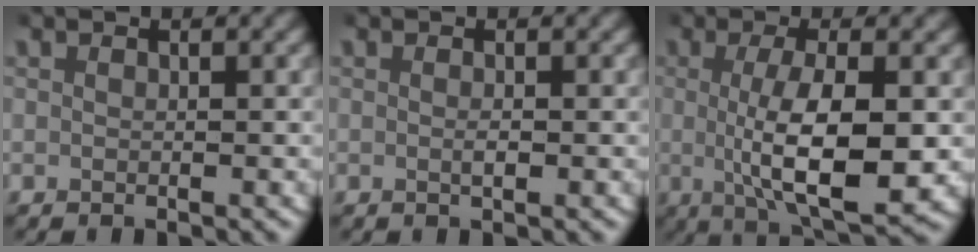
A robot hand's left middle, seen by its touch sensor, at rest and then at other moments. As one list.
[{"total": 0.7, "force": [-0.1, 0.1, 0.6], "torque": [-0.012, -0.002, -0.001]}, {"total": 7.9, "force": [-0.7, 2.5, 7.4], "torque": [-0.123, -0.016, -0.005]}]